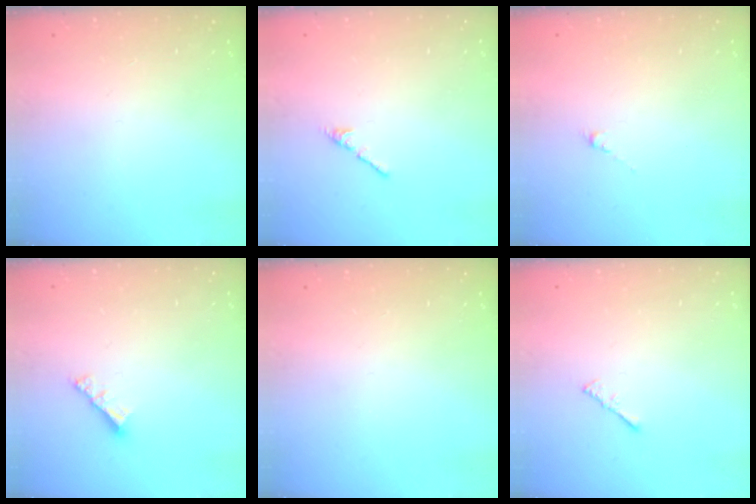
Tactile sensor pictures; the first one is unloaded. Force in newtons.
{"total": 2.7, "press": 2.7, "slide": 0.7}
{"total": 0.5, "press": 0.3, "slide": 0.4}
{"total": 3.4, "press": 3.4, "slide": 0.2}
{"total": 0.0}
{"total": 1.5, "press": 1.4, "slide": 0.4}